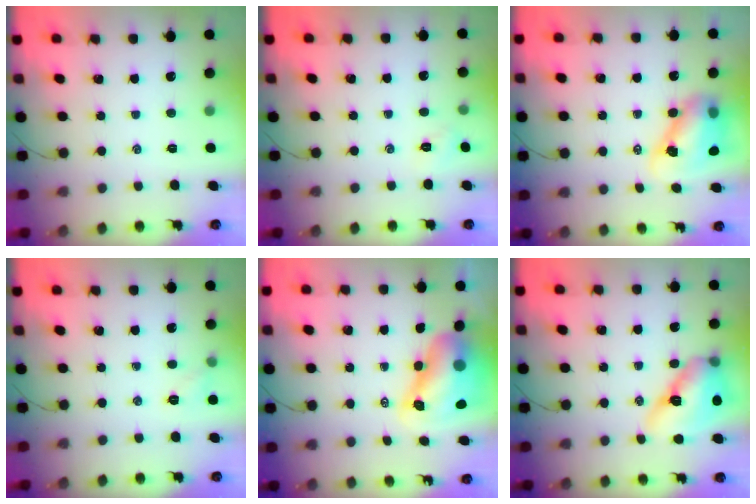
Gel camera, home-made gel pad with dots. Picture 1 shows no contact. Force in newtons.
{"total": 2.5, "press": 2.4, "slide": 0.7}
{"total": 9.3, "press": 9.1, "slide": 2.3}
{"total": 5.3, "press": 5.2, "slide": 0.8}
{"total": 12.8, "press": 12.1, "slide": 4.2}
{"total": 12.5, "press": 11.9, "slide": 3.7}